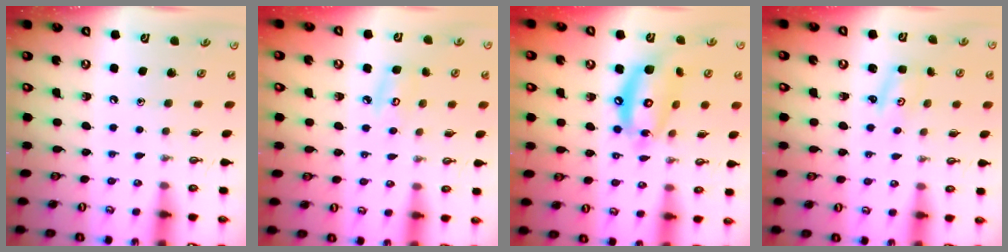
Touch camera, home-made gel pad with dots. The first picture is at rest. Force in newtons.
{"total": 6.3, "press": 6.2, "slide": 0.5}
{"total": 14.7, "press": 14.6, "slide": 1.8}
{"total": 1.6, "press": 1.6, "slide": 0.3}